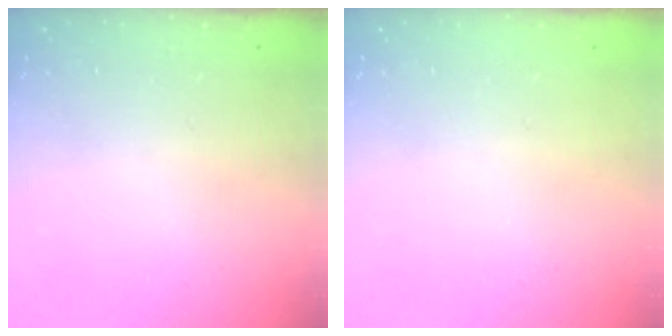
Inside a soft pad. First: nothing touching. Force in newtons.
{"total": 0.0}